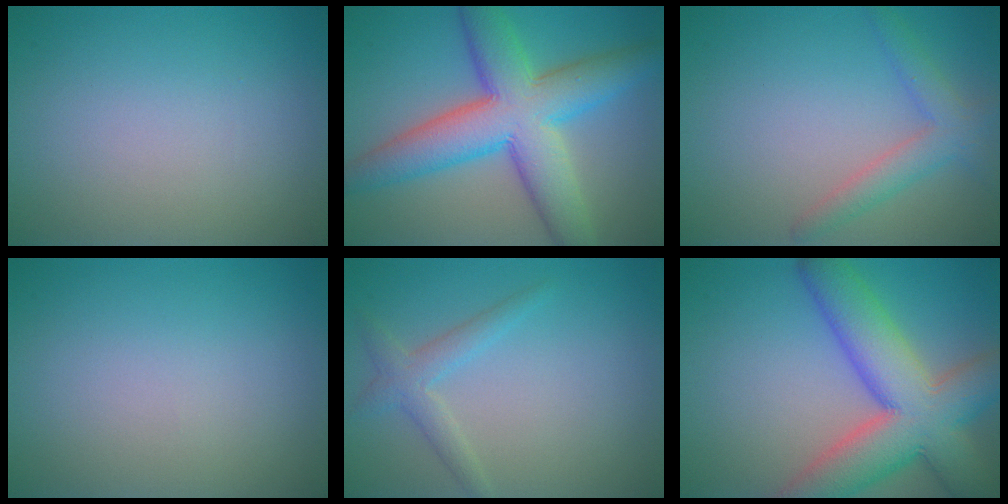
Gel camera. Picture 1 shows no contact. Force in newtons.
{"total": 10.1, "press": 10.1, "slide": 0.1}
{"total": 2.9, "press": 2.9, "slide": 0.1}
{"total": 0.0}
{"total": 3.3, "press": 3.3, "slide": 0.2}
{"total": 9.4, "press": 9.4, "slide": 0.7}